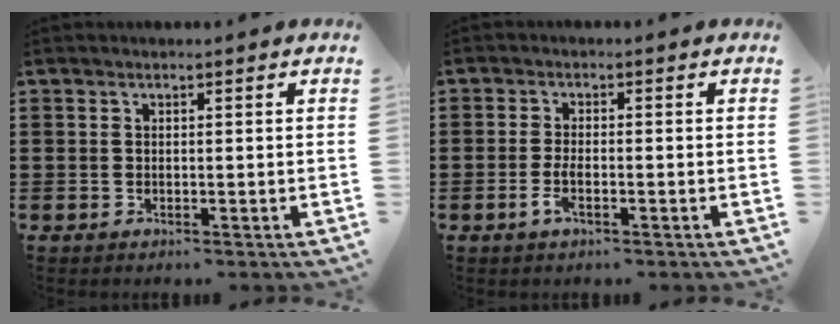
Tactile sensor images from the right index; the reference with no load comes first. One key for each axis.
{"total": 2.7, "fx": -1.2, "fy": 0.5, "fz": 2.3, "tx": -0.056, "ty": -0.007, "tz": -0.024}